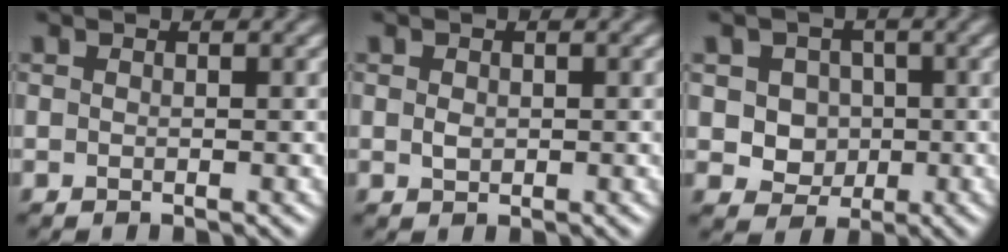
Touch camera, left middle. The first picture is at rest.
{"total": 0.9, "force": [0.1, 0.7, 0.6], "torque": [-0.013, -0.001, 0.002]}
{"total": 4.2, "force": [0.5, 3.7, 2.0], "torque": [-0.027, 0.002, 0.006]}